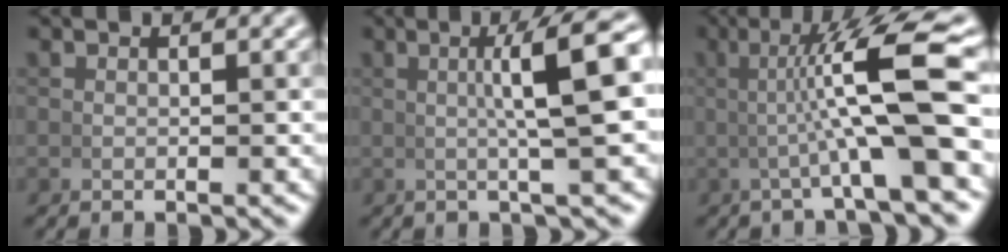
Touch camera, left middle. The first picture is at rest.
{"total": 5.6, "force": [0.9, 0.3, 5.6], "torque": [-0.080, 0.017, 0.009]}
{"total": 6.5, "force": [1.3, -0.1, 6.4], "torque": [-0.095, 0.020, 0.013]}